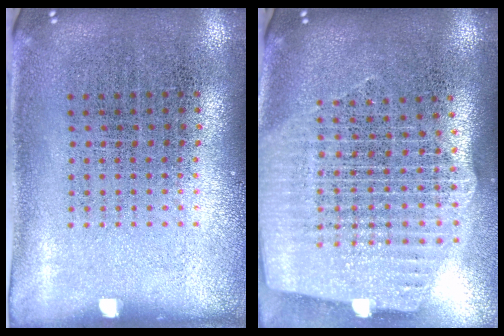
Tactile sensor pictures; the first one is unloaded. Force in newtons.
{"total": 2.6, "press": 2.2, "slide": 1.3}